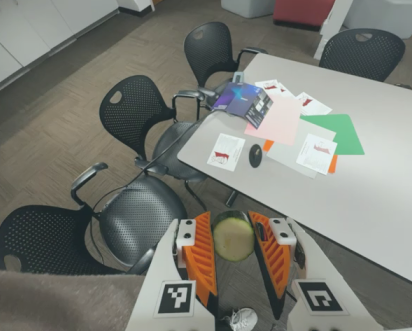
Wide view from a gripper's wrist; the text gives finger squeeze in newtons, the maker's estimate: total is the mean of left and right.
{"total": 12.8, "left": 13.1, "right": 12.6}